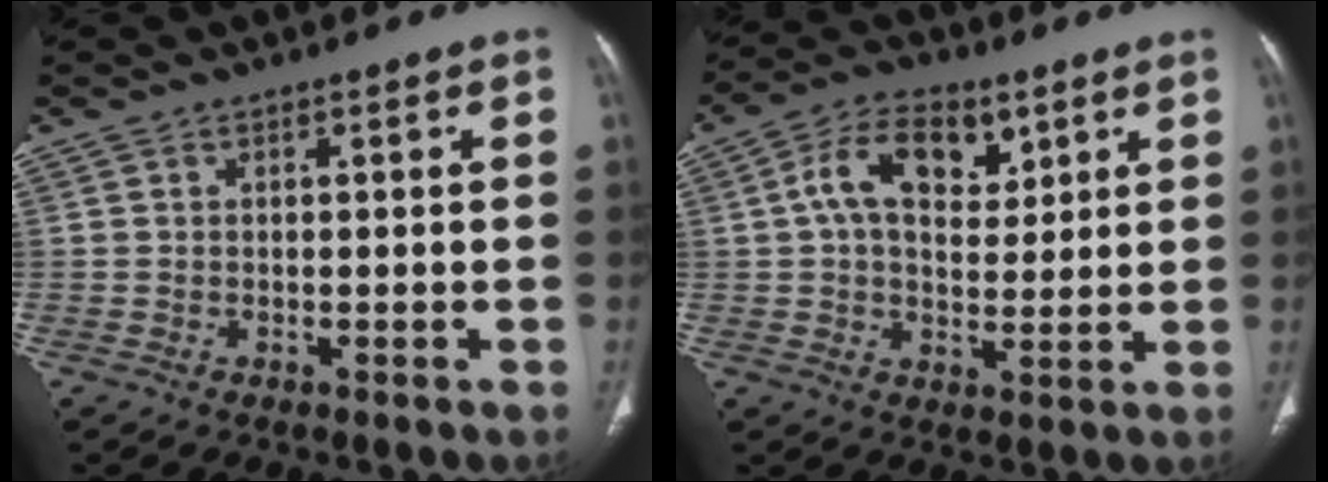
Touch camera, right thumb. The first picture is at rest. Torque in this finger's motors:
{"motor_torque": [0.01, 0.05, 0.42, -0.32, 0.35]}